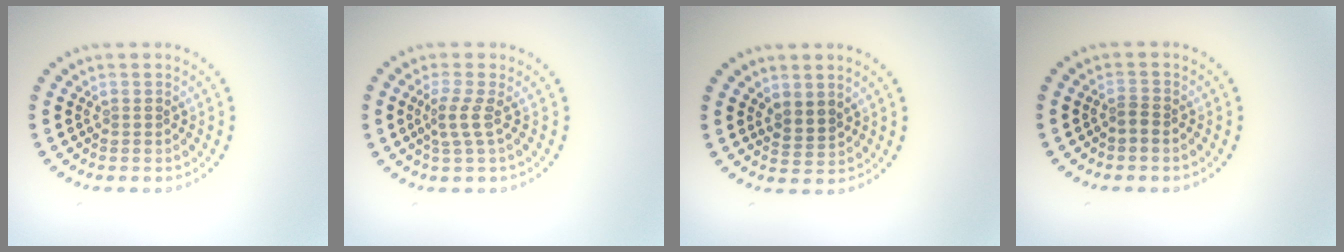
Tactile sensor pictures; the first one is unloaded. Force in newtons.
{"total": 2.0, "press": 1.4, "slide": 1.5}
{"total": 1.9, "press": 1.5, "slide": 1.1}
{"total": 1.0, "press": 0.8, "slide": 0.6}